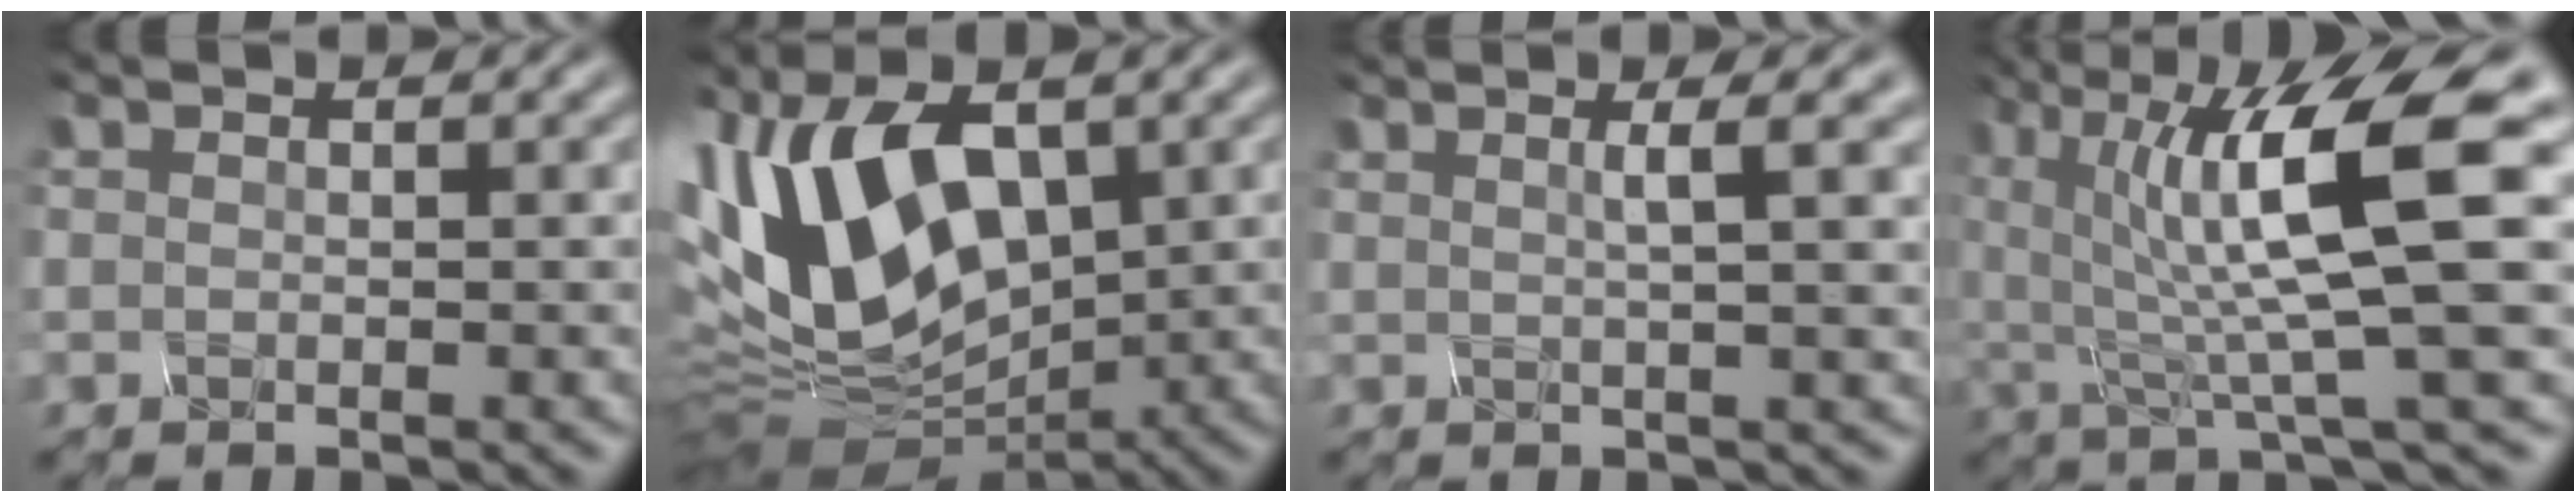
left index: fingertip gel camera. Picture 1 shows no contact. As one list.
[{"total": 13.0, "force": [0.2, 7.0, 10.9], "torque": [-0.224, 0.008, 0.006]}, {"total": 3.3, "force": [1.5, 0.5, 2.9], "torque": [-0.045, 0.015, 0.020]}, {"total": 10.4, "force": [2.1, 2.1, 10.0], "torque": [-0.178, 0.002, 0.053]}]